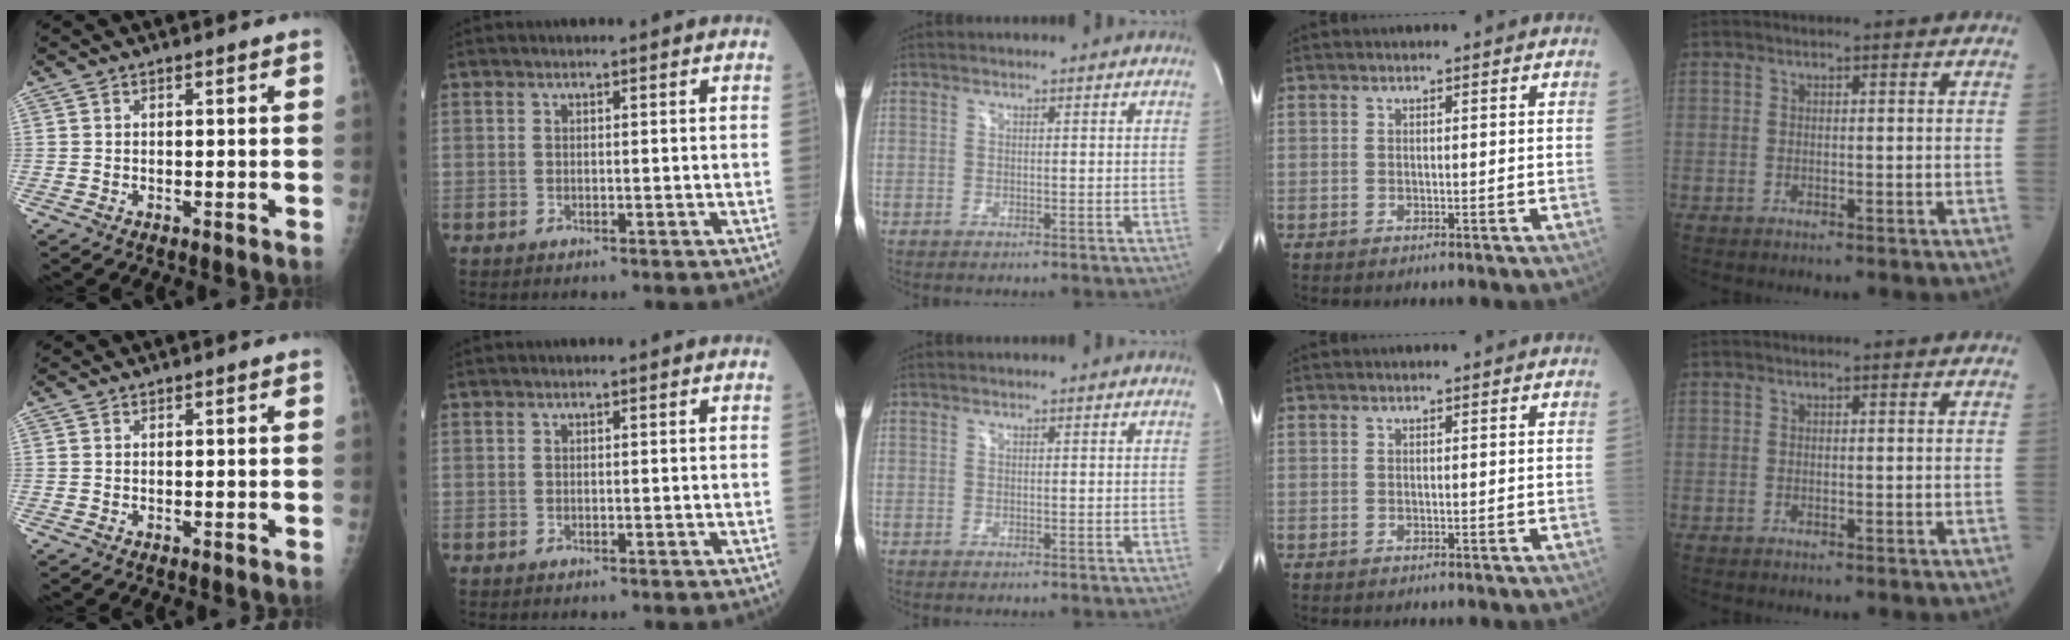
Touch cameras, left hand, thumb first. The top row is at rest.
{}